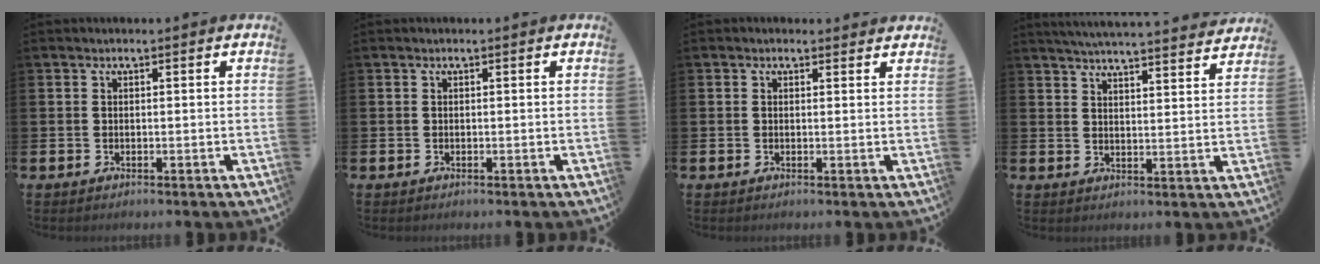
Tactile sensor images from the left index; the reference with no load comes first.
{"total": 0.0}
{"total": 0.6, "force": [0.5, 0.4, 0.1], "torque": [0.008, -0.001, 0.006]}
{"total": 5.2, "force": [5.1, -0.2, 0.8], "torque": [-0.025, -0.036, 0.089]}